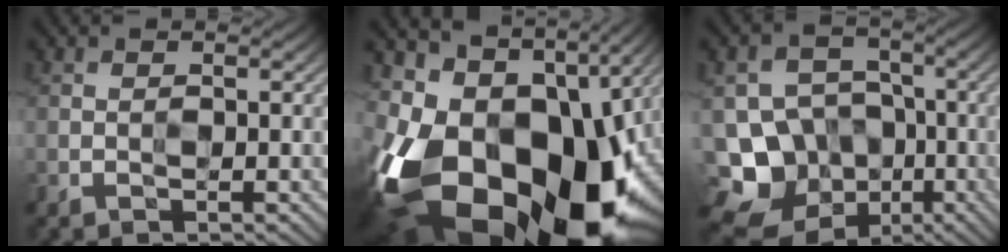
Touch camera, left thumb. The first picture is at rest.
{"total": 20.8, "force": [-6.9, 13.6, 14.1], "torque": [-0.296, -0.050, -0.093]}
{"total": 14.9, "force": [-6.9, 12.5, 4.2], "torque": [-0.127, -0.041, -0.107]}